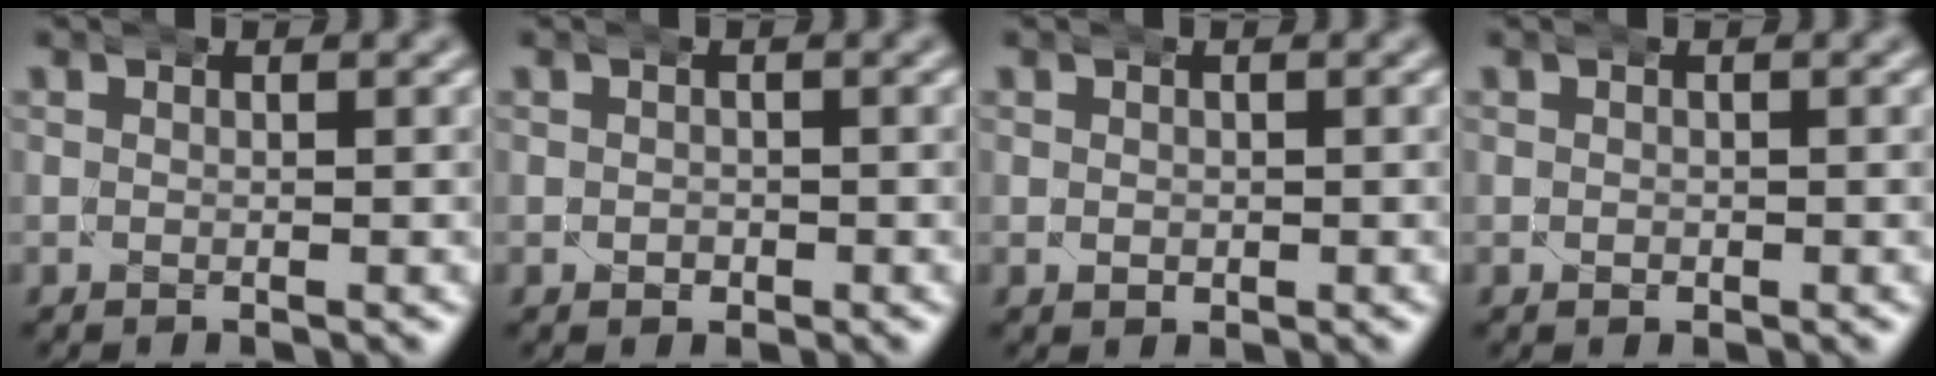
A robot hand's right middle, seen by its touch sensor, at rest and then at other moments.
{"total": 1.0, "force": [-0.4, 0.8, 0.3], "torque": [-0.009, -0.004, -0.002]}
{"total": 0.7, "force": [-0.1, 0.7, 0.2], "torque": [-0.006, -0.004, 0.003]}
{"total": 0.6, "force": [-0.2, 0.5, 0.2], "torque": [-0.005, -0.002, -0.001]}